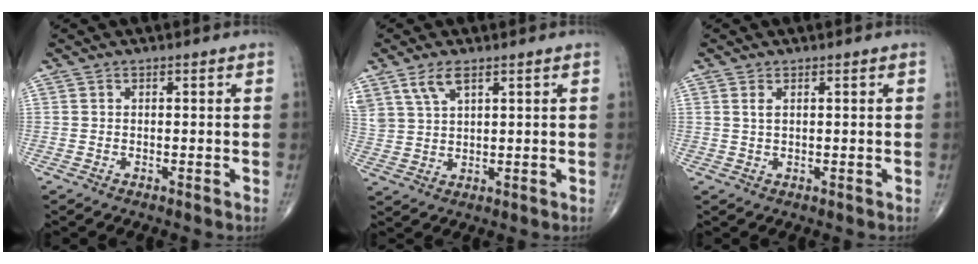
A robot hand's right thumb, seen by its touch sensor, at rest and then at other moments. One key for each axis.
{"total": 5.5, "fx": 3.5, "fy": 2.3, "fz": 3.6, "tx": -0.076, "ty": -0.008, "tz": 0.076}
{"total": 1.4, "fx": 0.6, "fy": 0.6, "fz": 1.1, "tx": -0.024, "ty": 0.003, "tz": 0.015}